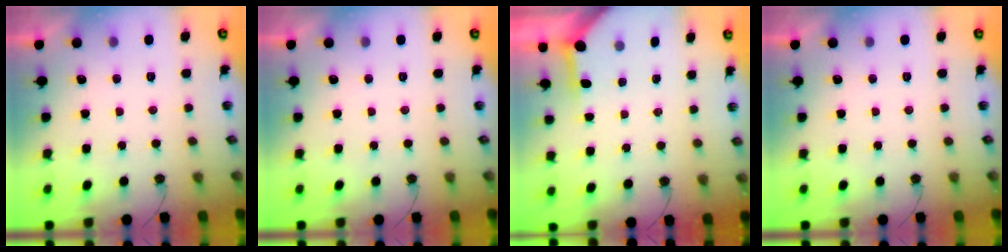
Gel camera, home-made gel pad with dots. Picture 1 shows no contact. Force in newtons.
{"total": 0.0}
{"total": 3.9, "press": 3.8, "slide": 0.4}
{"total": 0.0}